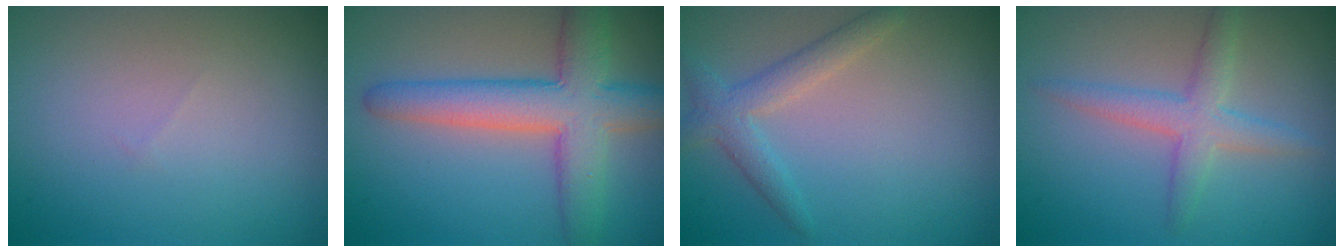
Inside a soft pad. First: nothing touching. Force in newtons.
{"total": 7.4, "press": 7.4, "slide": 0.2}
{"total": 2.6, "press": 2.6, "slide": 0.1}
{"total": 3.2, "press": 3.2, "slide": 0.1}